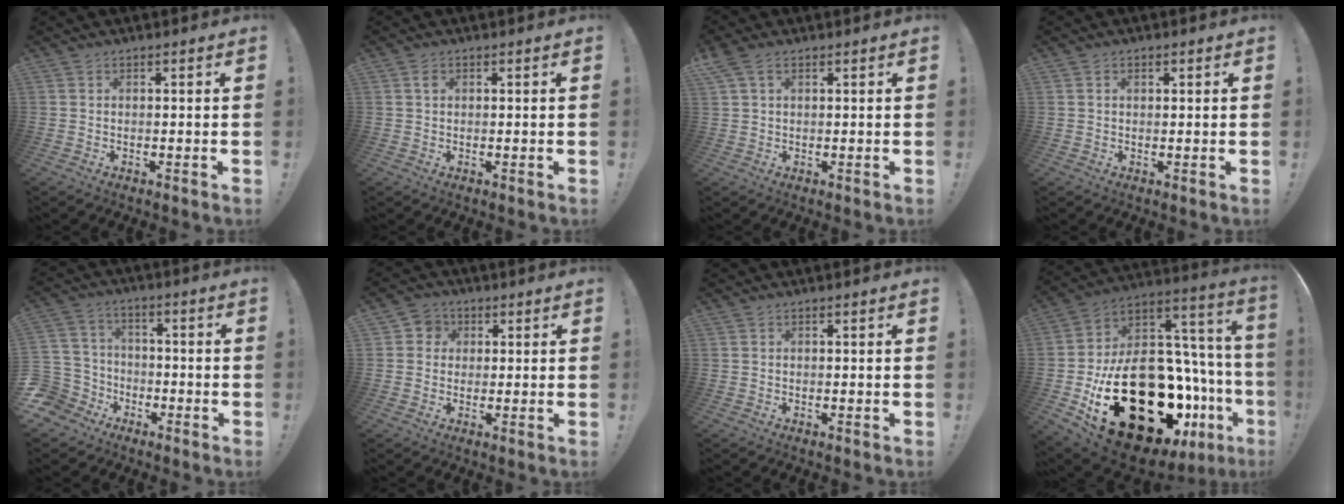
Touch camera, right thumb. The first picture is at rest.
{"total": 1.0, "force": [0.8, 0.1, 0.6], "torque": [-0.004, -0.003, 0.013]}
{"total": 4.1, "force": [2.1, 2.4, 2.6], "torque": [-0.047, 0.000, 0.041]}
{"total": 1.1, "force": [0.6, 0.6, 0.7], "torque": [-0.010, -0.001, 0.009]}
{"total": 8.5, "force": [-3.2, 7.7, 2.0], "torque": [-0.055, 0.023, -0.053]}
{"total": 3.6, "force": [0.8, 3.4, 1.0], "torque": [-0.010, 0.002, 0.013]}
{"total": 0.0}
{"total": 39.4, "force": [-13.9, 23.5, 28.3], "torque": [-0.416, 0.021, -0.149]}